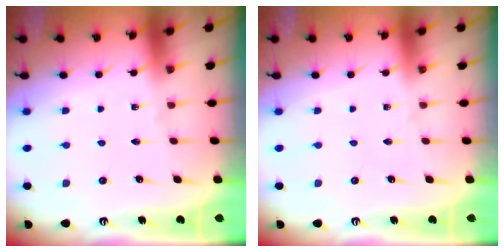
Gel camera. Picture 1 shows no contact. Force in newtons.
{"total": 0.0}